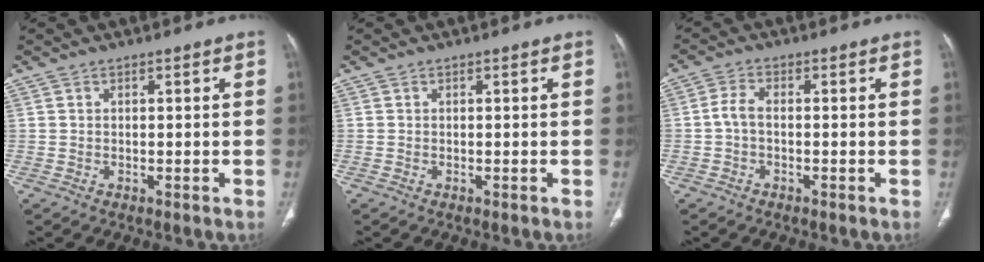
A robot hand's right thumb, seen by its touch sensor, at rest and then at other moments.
{"total": 0.0}
{"total": 3.0, "force": [-0.6, 1.6, 2.5], "torque": [-0.055, 0.009, -0.020]}